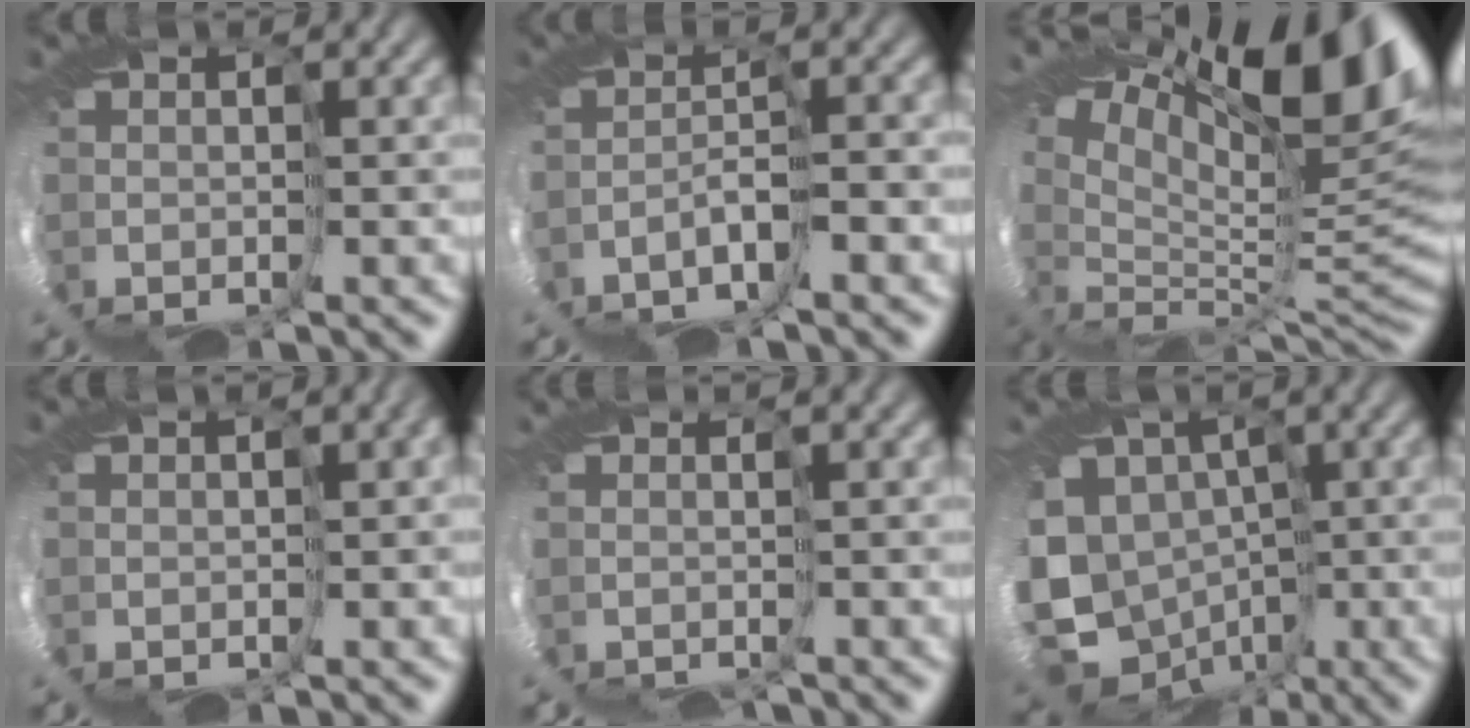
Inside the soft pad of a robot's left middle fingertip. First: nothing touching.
{"total": 3.7, "force": [-1.0, -3.4, -0.8], "torque": [-0.004, 0.002, -0.025]}
{"total": 12.1, "force": [10.0, -1.2, 6.8], "torque": [-0.121, 0.011, 0.188]}
{"total": 1.4, "force": [-0.5, 0.5, 1.2], "torque": [-0.018, 0.005, 0.009]}
{"total": 3.9, "force": [-2.3, -2.0, -2.5], "torque": [0.049, -0.009, -0.011]}
{"total": 7.2, "force": [-2.3, 6.3, 2.5], "torque": [-0.098, -0.024, -0.030]}